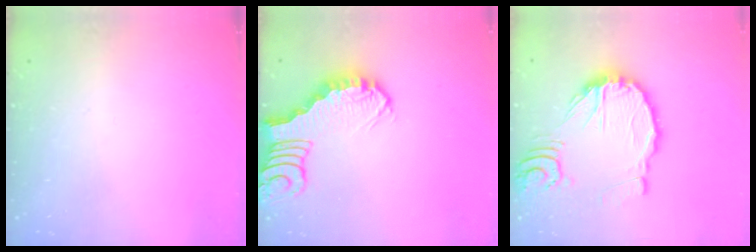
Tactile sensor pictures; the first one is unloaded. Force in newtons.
{"total": 2.8, "press": 2.8, "slide": 0.4}
{"total": 15.3, "press": 15.2, "slide": 1.9}